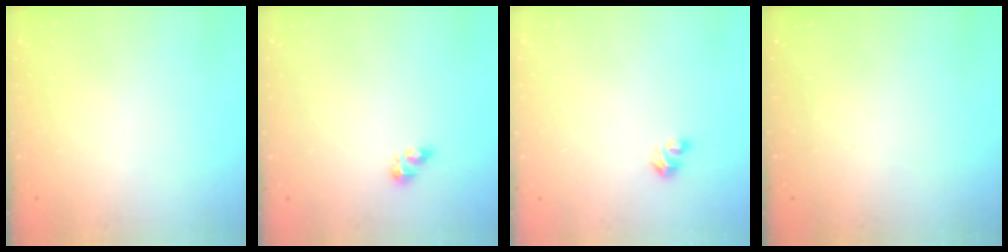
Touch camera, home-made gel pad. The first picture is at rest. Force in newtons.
{"total": 4.1, "press": 4.1, "slide": 0.6}
{"total": 3.0, "press": 2.9, "slide": 0.3}
{"total": 0.0}